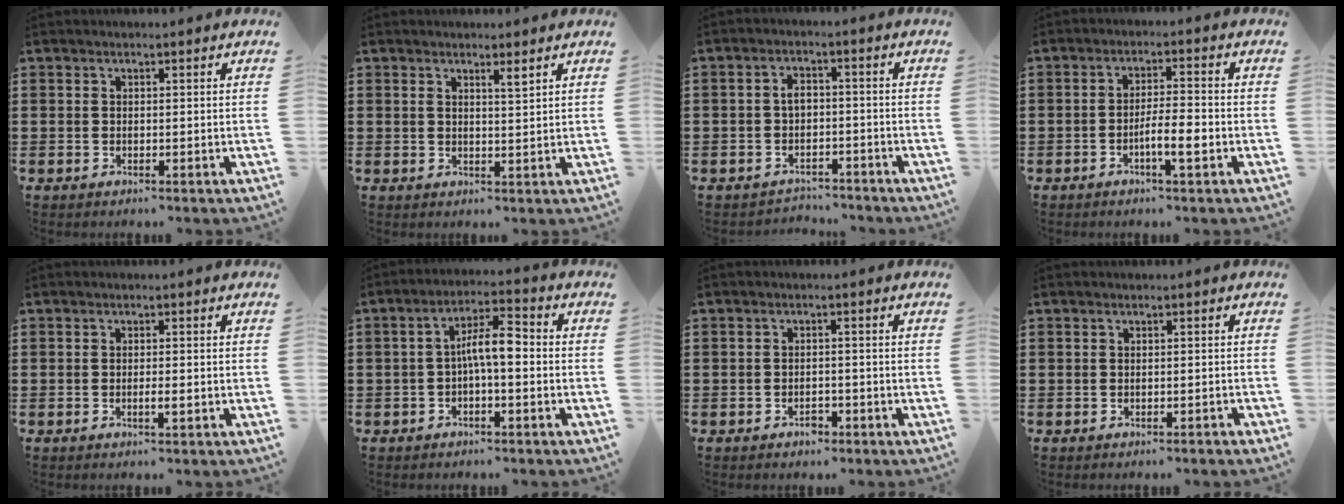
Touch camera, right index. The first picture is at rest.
{"total": 1.6, "force": [1.2, 0.1, 1.0], "torque": [-0.014, -0.004, 0.020]}
{"total": 2.9, "force": [-1.7, 1.7, 1.5], "torque": [-0.040, 0.004, -0.038]}
{"total": 4.9, "force": [-1.9, 0.7, 4.4], "torque": [-0.082, -0.002, -0.035]}
{"total": 1.5, "force": [-0.6, 0.2, 1.4], "torque": [-0.024, -0.002, -0.010]}
{"total": 6.2, "force": [-0.4, 1.9, 5.9], "torque": [-0.116, 0.011, -0.013]}
{"total": 2.0, "force": [-1.5, 0.9, 0.9], "torque": [-0.020, -0.002, -0.029]}
{"total": 0.6, "force": [-0.5, -0.1, 0.3], "torque": [-0.008, -0.002, -0.010]}